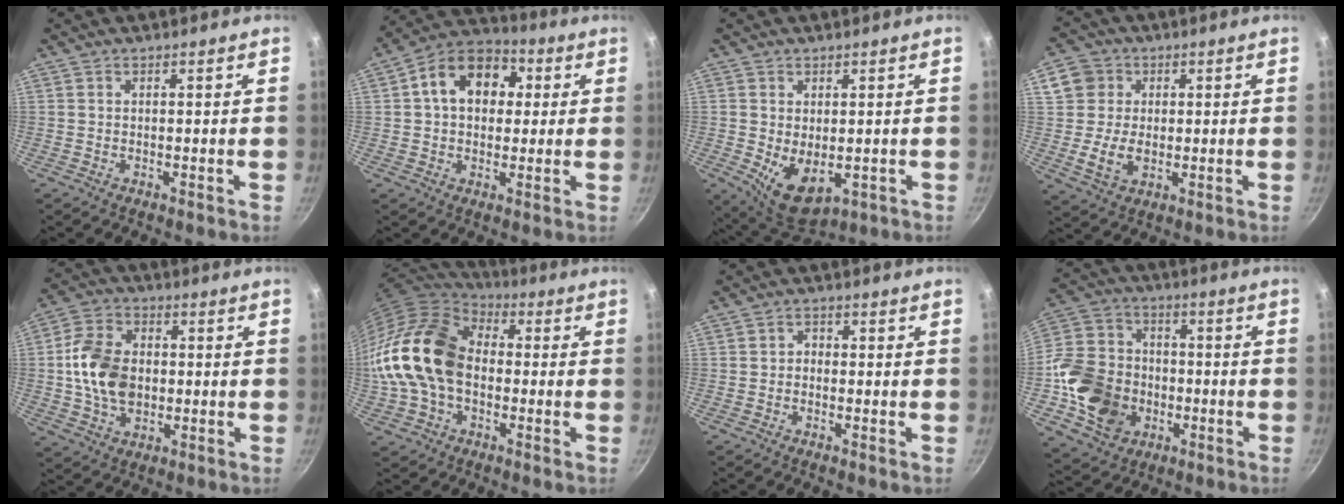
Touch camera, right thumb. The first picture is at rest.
{"total": 13.9, "force": [2.8, 10.2, 9.0], "torque": [-0.110, 0.025, 0.025]}
{"total": 8.6, "force": [-1.2, 5.1, 6.8], "torque": [-0.092, -0.021, 0.000]}
{"total": 8.6, "force": [0.6, 7.4, 4.3], "torque": [-0.046, -0.007, 0.004]}
{"total": 13.0, "force": [-0.1, 9.3, 9.1], "torque": [-0.148, 0.012, -0.009]}
{"total": 18.5, "force": [-1.0, 13.3, 12.9], "torque": [-0.226, 0.041, -0.032]}
{"total": 1.7, "force": [-0.5, 1.4, 0.9], "torque": [-0.008, 0.011, -0.012]}
{"total": 18.6, "force": [-4.4, 15.1, 9.9], "torque": [-0.173, 0.039, -0.073]}